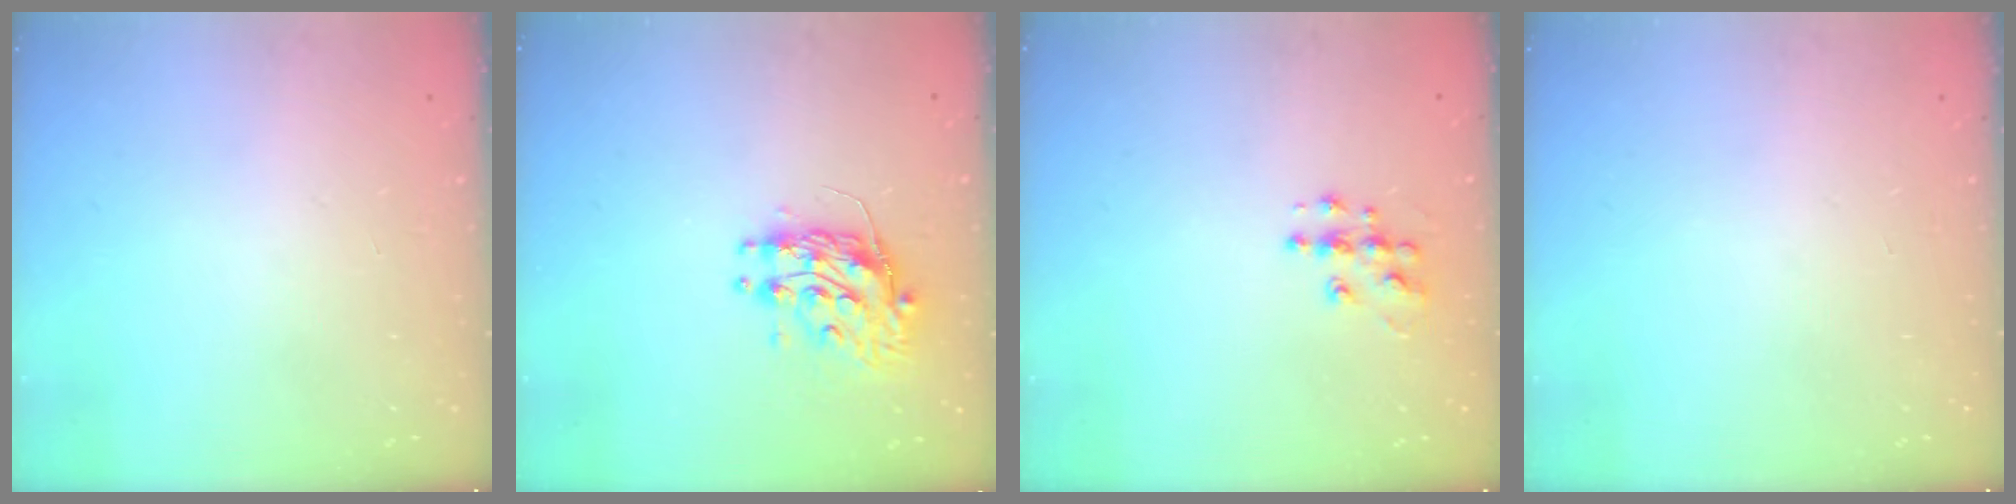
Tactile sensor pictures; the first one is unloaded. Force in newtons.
{"total": 10.0, "press": 9.9, "slide": 0.8}
{"total": 8.3, "press": 8.2, "slide": 0.5}
{"total": 0.0}